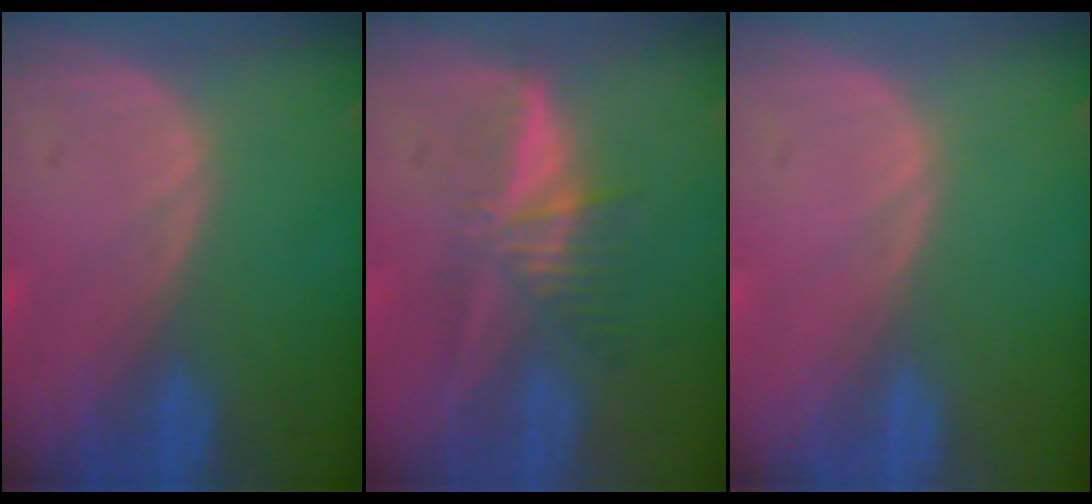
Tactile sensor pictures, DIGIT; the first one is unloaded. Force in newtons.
{"total": 5.4, "press": 5.2, "slide": 1.5}
{"total": 0.0}